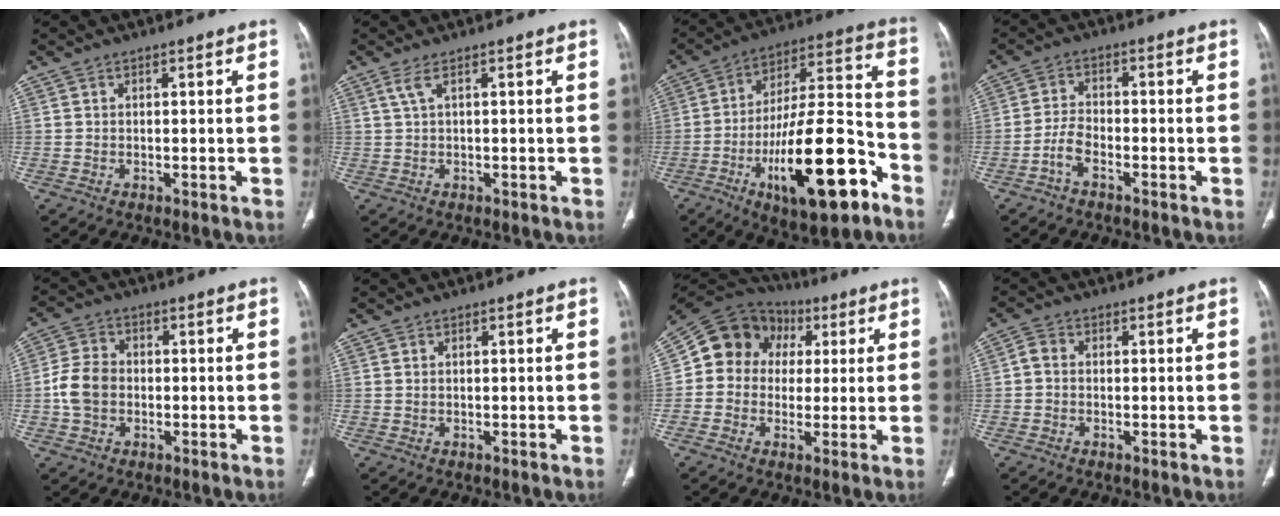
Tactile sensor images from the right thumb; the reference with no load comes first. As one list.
[{"total": 1.6, "force": [0.6, 0.1, 1.5], "torque": [-0.043, 0.010, 0.018]}, {"total": 24.1, "force": [-10.8, 8.1, 20.0], "torque": [-0.320, 0.058, -0.166]}, {"total": 3.9, "force": [-2.4, 1.7, 2.5], "torque": [-0.050, 0.023, -0.050]}, {"total": 6.8, "force": [-1.0, 5.3, 4.2], "torque": [-0.076, 0.017, -0.025]}, {"total": 0.0}, {"total": 13.0, "force": [2.0, 11.4, 5.8], "torque": [-0.072, 0.030, 0.022]}, {"total": 2.1, "force": [-0.2, 1.6, 1.3], "torque": [-0.019, 0.007, -0.013]}]